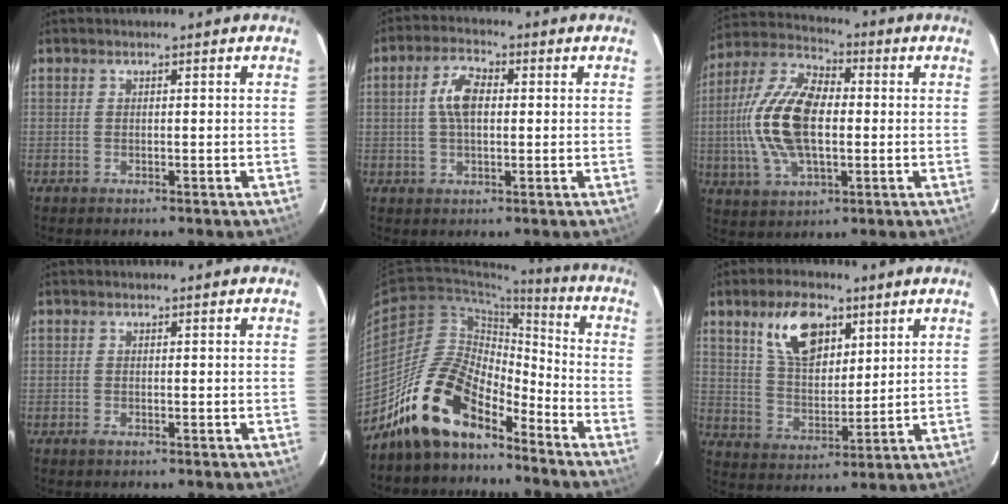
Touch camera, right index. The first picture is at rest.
{"total": 6.3, "force": [0.7, 3.4, 5.3], "torque": [-0.102, 0.014, 0.015]}
{"total": 17.3, "force": [-0.6, 8.7, 15.0], "torque": [-0.312, 0.013, -0.014]}
{"total": 0.7, "force": [-0.3, 0.4, 0.4], "torque": [-0.008, -0.001, -0.006]}
{"total": 15.0, "force": [-12.0, 5.9, 6.9], "torque": [-0.129, 0.018, -0.221]}
{"total": 12.0, "force": [6.3, 6.3, 8.0], "torque": [-0.139, 0.014, 0.120]}